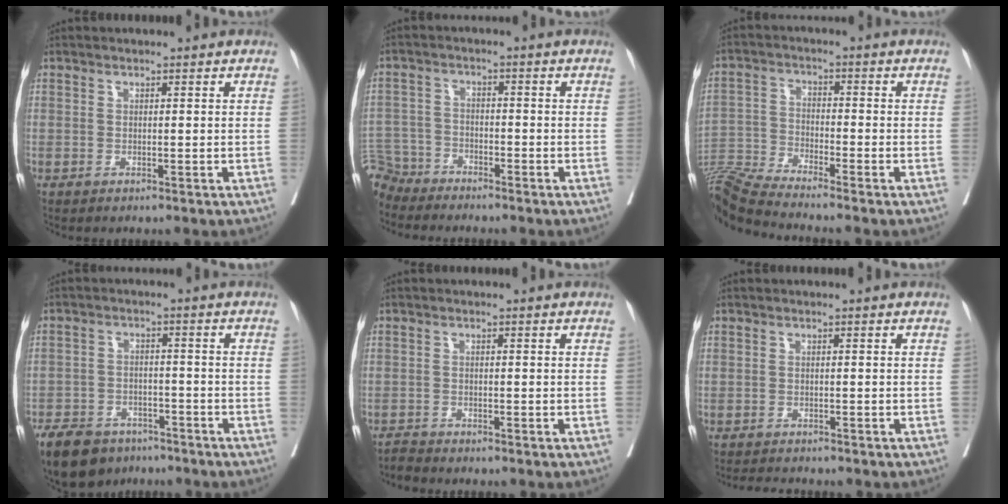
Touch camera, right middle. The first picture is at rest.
{"total": 6.7, "force": [-6.3, 2.2, -0.7], "torque": [0.012, 0.000, -0.125]}
{"total": 12.0, "force": [-11.2, -1.8, 3.8], "torque": [-0.081, -0.009, -0.211]}
{"total": 11.7, "force": [-8.6, 6.3, 4.7], "torque": [-0.098, -0.002, -0.133]}
{"total": 1.5, "force": [-1.5, -0.1, -0.2], "torque": [0.002, -0.009, -0.030]}
{"total": 3.0, "force": [-2.9, 0.5, 0.8], "torque": [-0.011, -0.009, -0.045]}